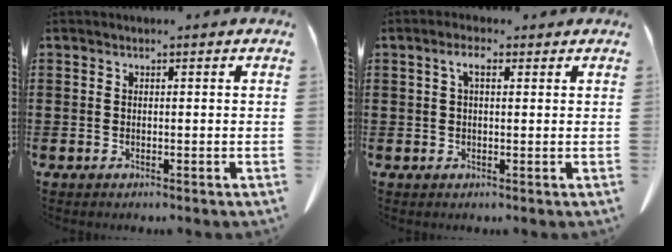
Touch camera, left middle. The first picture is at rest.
{"total": 2.9, "force": [1.2, 1.0, 2.5], "torque": [-0.055, 0.007, 0.018]}